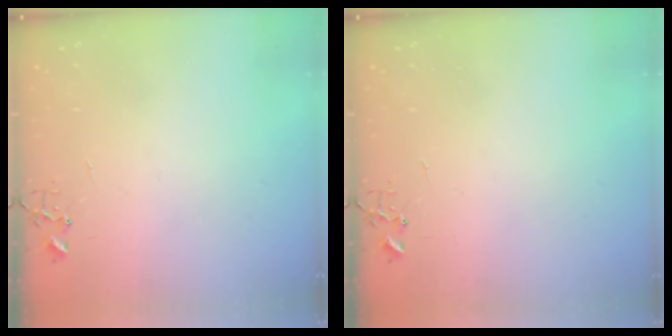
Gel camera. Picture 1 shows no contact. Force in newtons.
{"total": 0.0}